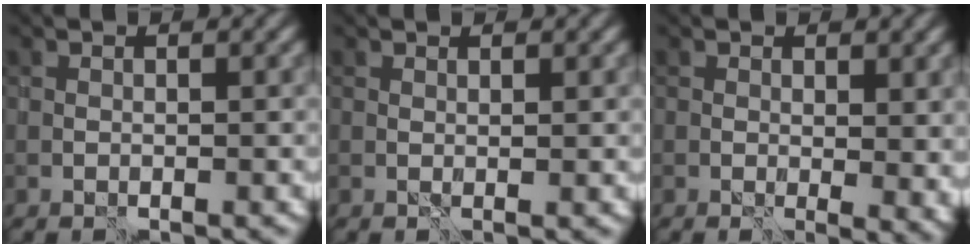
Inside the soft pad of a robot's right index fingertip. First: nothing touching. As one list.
[{"total": 0.7, "force": [0.6, -0.5, 0.2], "torque": [-0.001, 0.003, 0.010]}, {"total": 3.5, "force": [0.5, 1.6, 3.1], "torque": [-0.036, -0.014, 0.012]}]